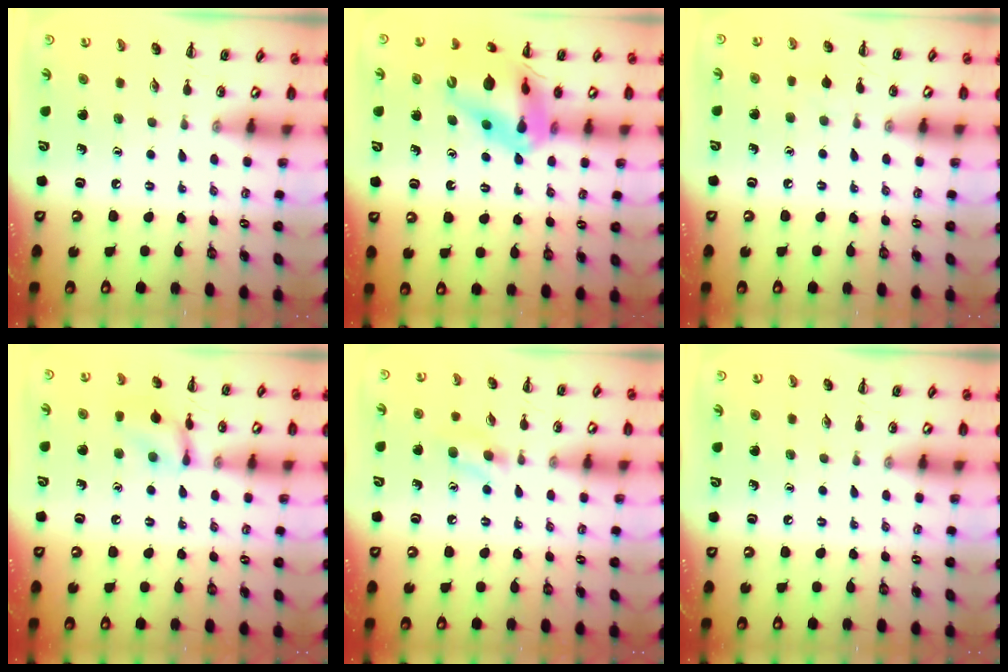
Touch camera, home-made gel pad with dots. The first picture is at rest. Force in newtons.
{"total": 17.9, "press": 17.6, "slide": 3.5}
{"total": 5.3, "press": 5.0, "slide": 1.7}
{"total": 10.5, "press": 10.4, "slide": 0.8}
{"total": 5.8, "press": 5.5, "slide": 1.6}
{"total": 0.0}